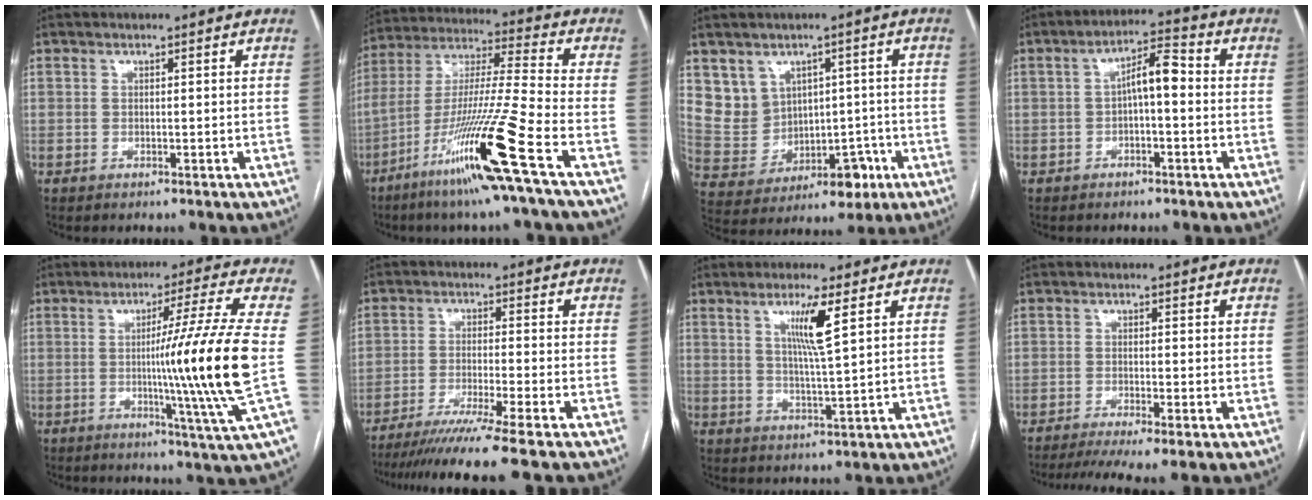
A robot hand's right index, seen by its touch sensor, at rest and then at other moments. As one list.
[{"total": 18.7, "force": [-9.6, -1.9, 15.9], "torque": [-0.335, -0.039, -0.183]}, {"total": 9.3, "force": [1.6, 8.7, 2.9], "torque": [-0.046, 0.046, 0.061]}, {"total": 5.6, "force": [-0.2, 1.5, 5.4], "torque": [-0.089, 0.027, -0.005]}, {"total": 14.4, "force": [-1.0, -4.0, 13.8], "torque": [-0.216, -0.027, -0.016]}, {"total": 11.9, "force": [-9.7, -2.5, 6.5], "torque": [-0.078, -0.040, -0.151]}, {"total": 6.2, "force": [2.7, -0.6, 5.5], "torque": [-0.100, -0.010, 0.049]}, {"total": 6.5, "force": [-4.9, -0.2, 4.3], "torque": [-0.067, -0.009, -0.079]}]